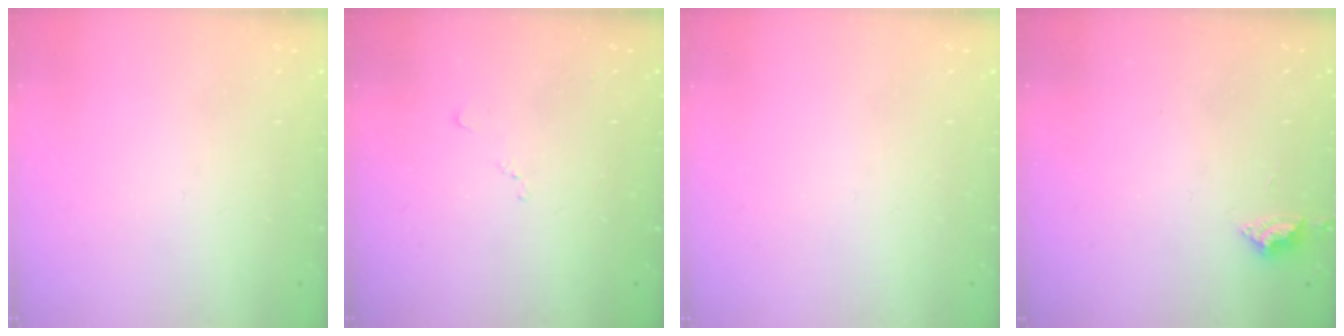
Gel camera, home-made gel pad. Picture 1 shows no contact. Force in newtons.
{"total": 6.6, "press": 6.6, "slide": 0.7}
{"total": 0.0}
{"total": 2.9, "press": 2.8, "slide": 0.4}